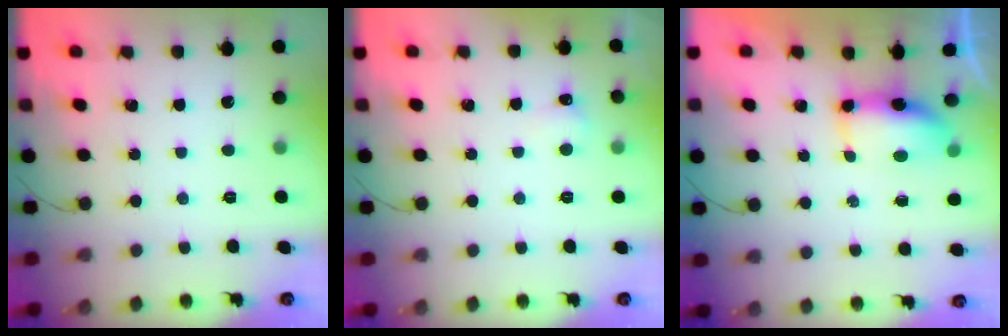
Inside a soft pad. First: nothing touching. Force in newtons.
{"total": 4.7, "press": 4.5, "slide": 1.5}
{"total": 6.3, "press": 6.2, "slide": 0.7}